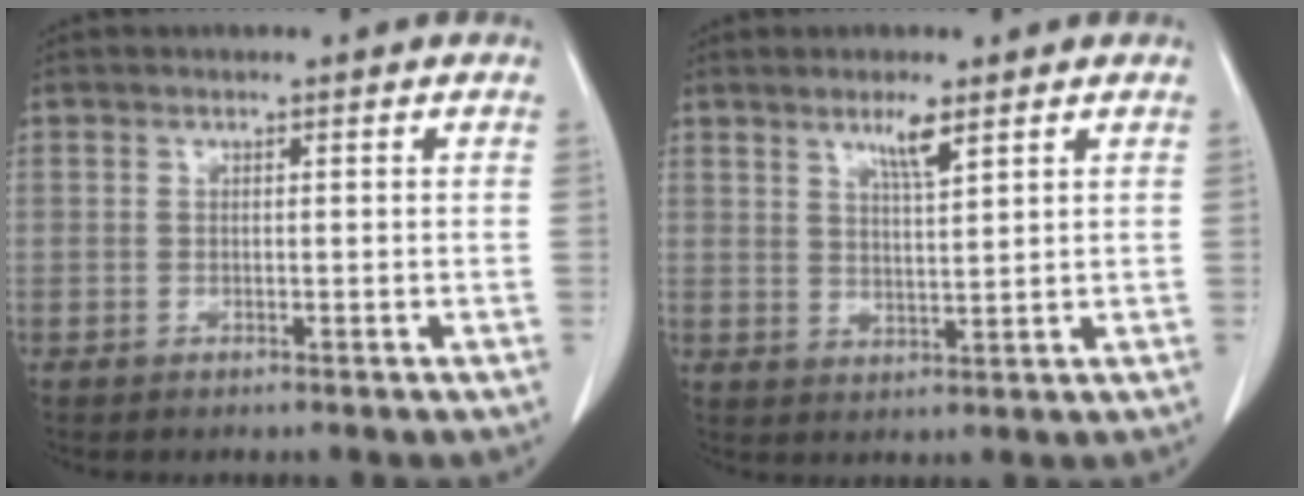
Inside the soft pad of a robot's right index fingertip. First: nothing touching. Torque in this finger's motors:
{"motor_torque": [0.36, 0.22, 0.04, 0.02]}